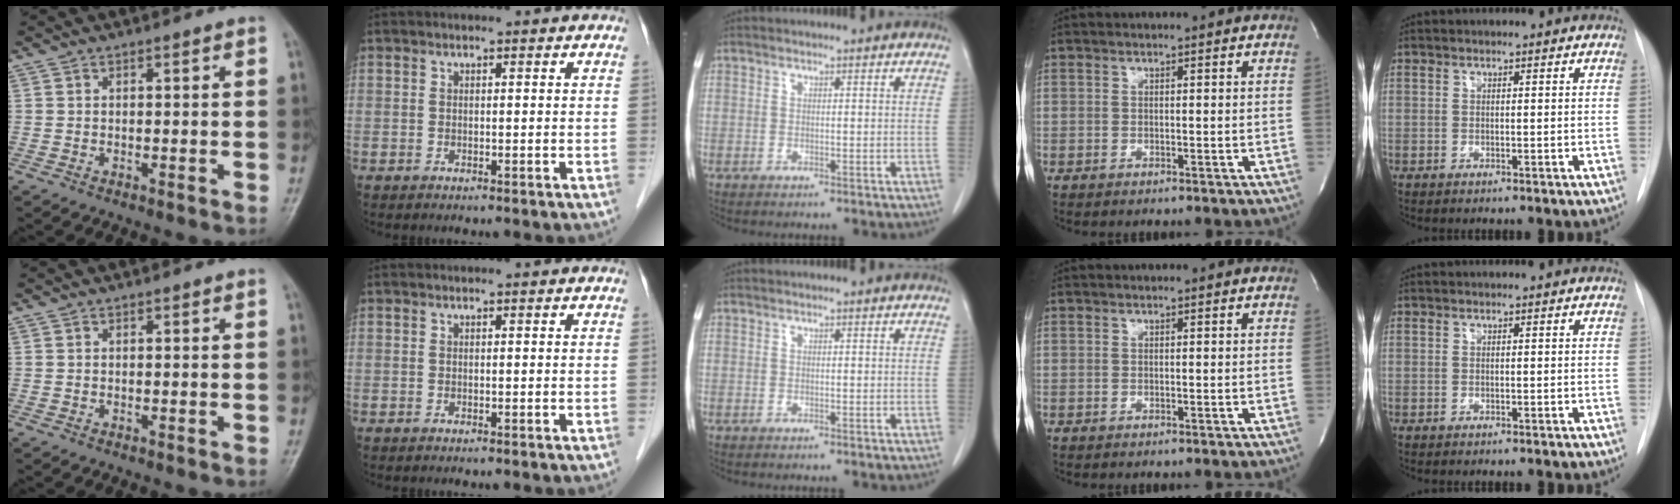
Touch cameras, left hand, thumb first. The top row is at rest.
{}